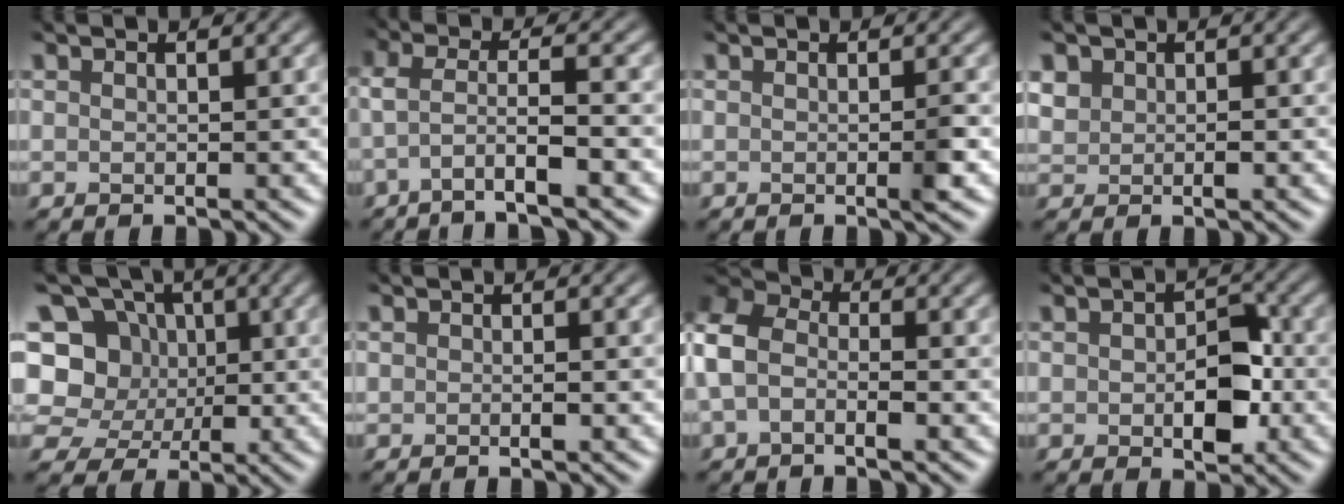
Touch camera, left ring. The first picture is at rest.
{"total": 4.3, "force": [-2.6, 0.5, 3.3], "torque": [-0.061, -0.008, -0.055]}
{"total": 1.4, "force": [-0.4, 0.3, 1.3], "torque": [-0.019, -0.003, -0.004]}
{"total": 1.3, "force": [0.3, 1.2, 0.5], "torque": [-0.025, -0.002, 0.016]}
{"total": 9.1, "force": [0.0, 8.3, 3.8], "torque": [-0.075, 0.038, -0.034]}
{"total": 0.9, "force": [-0.6, 0.1, 0.6], "torque": [-0.016, -0.004, -0.004]}
{"total": 5.7, "force": [-1.7, 4.0, 3.8], "torque": [-0.113, 0.000, -0.035]}
{"total": 4.5, "force": [-1.4, 2.7, 3.4], "torque": [-0.055, -0.004, -0.015]}